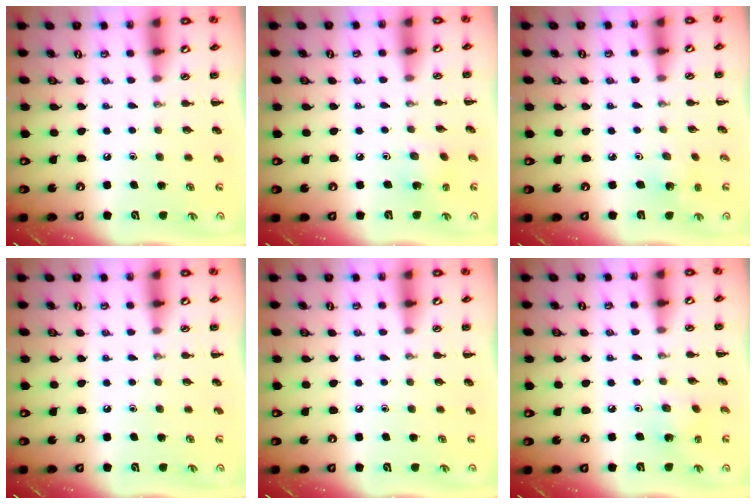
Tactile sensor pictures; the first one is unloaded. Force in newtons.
{"total": 1.5, "press": 1.3, "slide": 0.6}
{"total": 1.4, "press": 1.2, "slide": 0.6}
{"total": 0.0}
{"total": 0.0}
{"total": 1.8, "press": 1.7, "slide": 0.7}